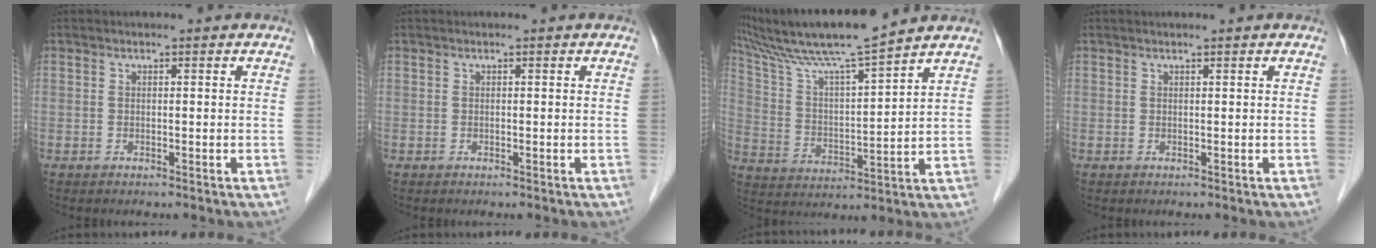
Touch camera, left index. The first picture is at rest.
{"total": 0.0}
{"total": 14.1, "force": [12.2, -1.1, 7.0], "torque": [-0.139, 0.013, 0.219]}
{"total": 1.1, "force": [1.0, -0.1, 0.5], "torque": [-0.007, 0.014, 0.021]}